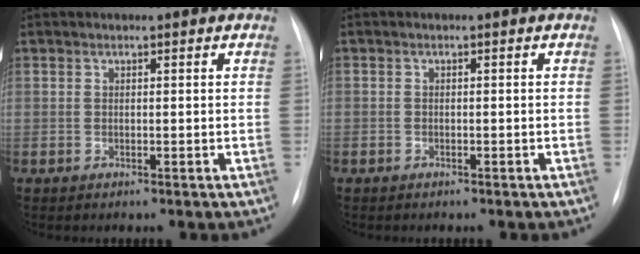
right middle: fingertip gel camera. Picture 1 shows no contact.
{"total": 0.8, "force": [-0.6, 0.6, 0.0], "torque": [-0.007, 0.004, -0.008]}